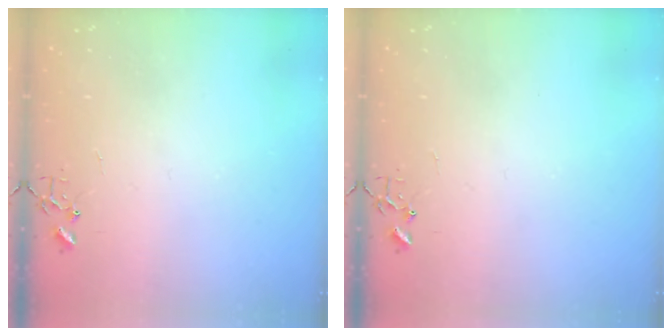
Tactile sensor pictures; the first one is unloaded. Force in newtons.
{"total": 0.0}